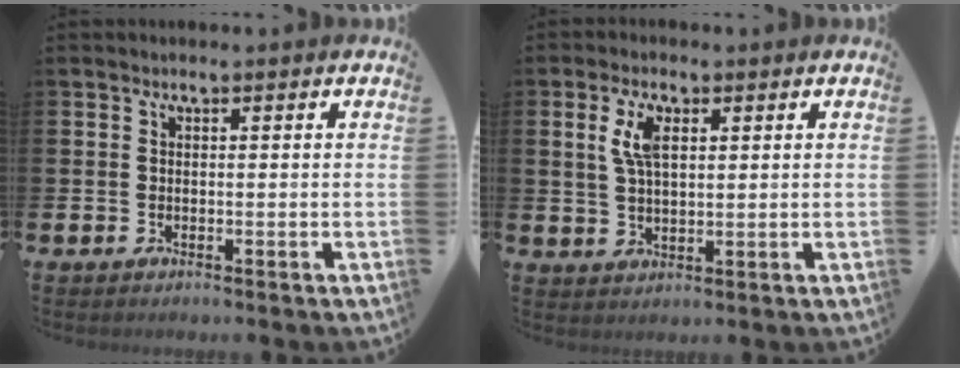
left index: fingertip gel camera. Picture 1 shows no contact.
{"total": 4.7, "force": [2.2, 2.1, 3.6], "torque": [-0.056, -0.001, 0.033]}